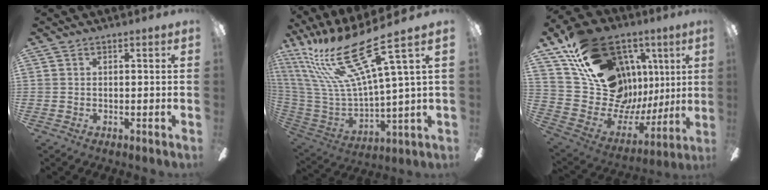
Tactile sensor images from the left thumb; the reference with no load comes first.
{"total": 25.3, "force": [14.4, 6.1, 19.9], "torque": [-0.422, -0.088, 0.234]}
{"total": 25.0, "force": [13.0, 17.2, 12.7], "torque": [-0.208, -0.075, 0.270]}